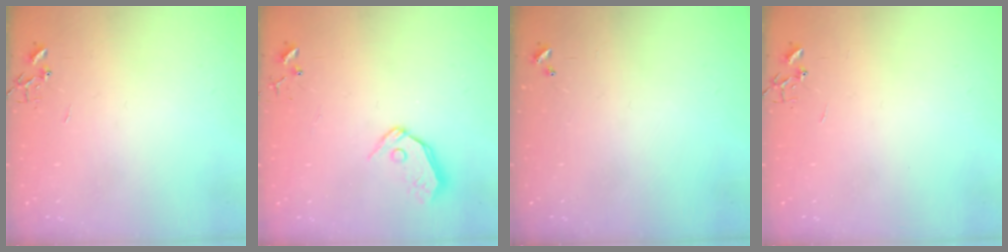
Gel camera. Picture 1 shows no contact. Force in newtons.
{"total": 8.3, "press": 8.2, "slide": 0.7}
{"total": 0.0}
{"total": 0.0}